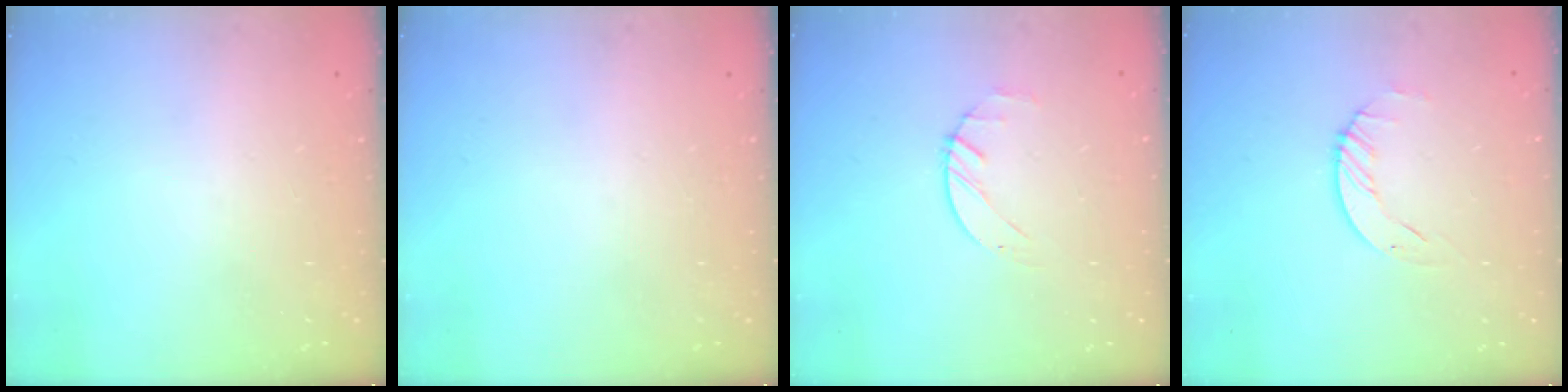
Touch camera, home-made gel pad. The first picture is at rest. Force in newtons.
{"total": 0.0}
{"total": 1.4, "press": 1.3, "slide": 0.2}
{"total": 2.3, "press": 2.3, "slide": 0.3}